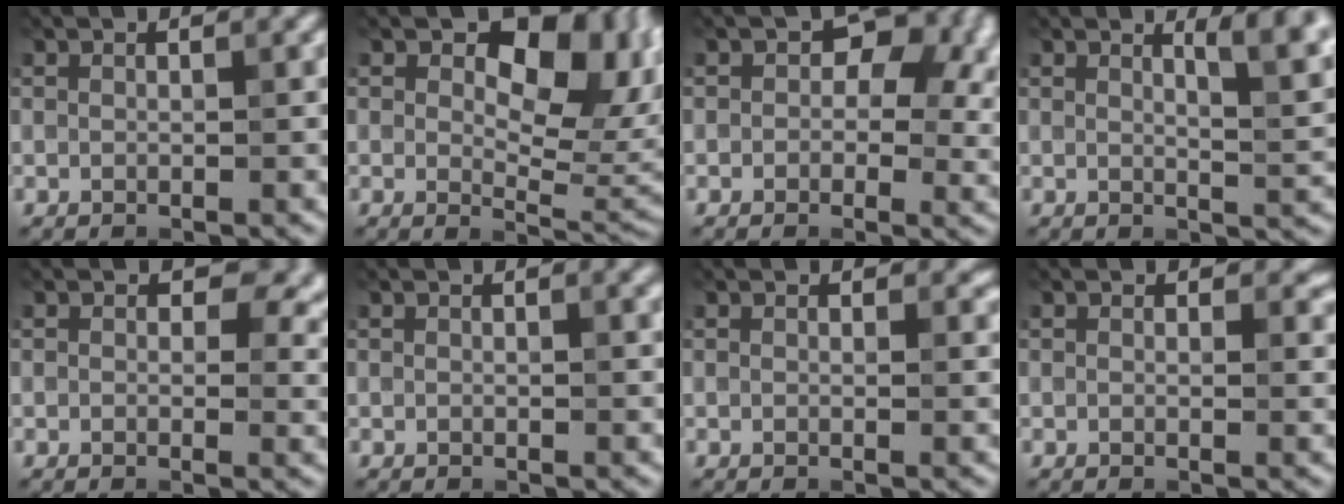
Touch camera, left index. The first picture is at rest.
{"total": 9.7, "force": [2.9, 5.6, 7.5], "torque": [-0.098, -0.009, 0.041]}
{"total": 8.5, "force": [1.6, 6.0, 5.8], "torque": [-0.042, 0.002, 0.014]}
{"total": 4.5, "force": [2.5, 1.1, 3.6], "torque": [-0.041, 0.002, 0.036]}
{"total": 5.2, "force": [1.4, 3.6, 3.5], "torque": [-0.036, -0.005, 0.016]}
{"total": 0.8, "force": [0.4, 0.2, 0.6], "torque": [-0.010, 0.001, 0.008]}
{"total": 1.0, "force": [0.7, 0.6, 0.5], "torque": [-0.007, -0.001, 0.008]}
{"total": 1.4, "force": [0.8, 0.8, 0.7], "torque": [-0.011, -0.002, 0.008]}